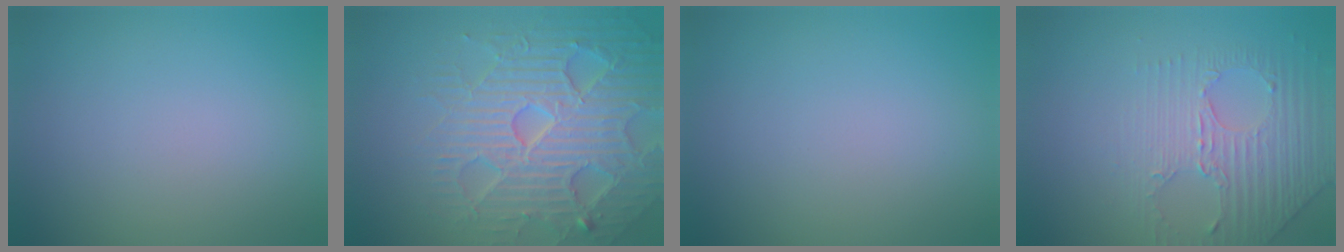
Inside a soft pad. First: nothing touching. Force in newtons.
{"total": 6.8, "press": 6.7, "slide": 1.5}
{"total": 0.0}
{"total": 4.4, "press": 3.1, "slide": 3.0}